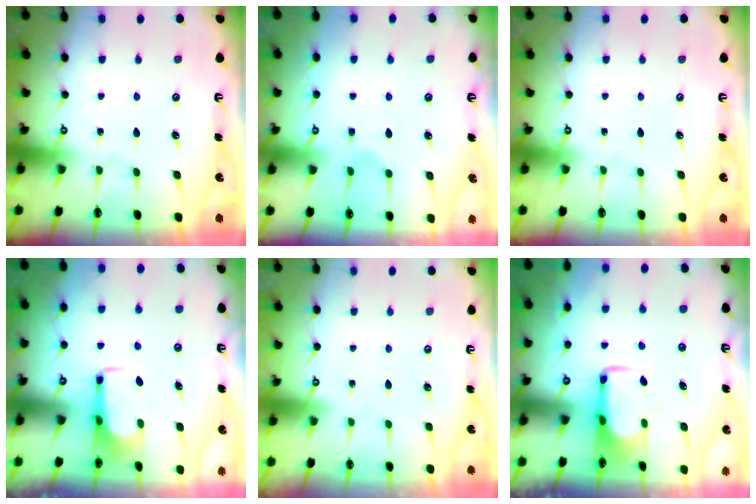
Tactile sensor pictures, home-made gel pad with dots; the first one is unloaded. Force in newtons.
{"total": 0.7, "press": 0.0, "slide": 0.7}
{"total": 0.0}
{"total": 2.0, "press": 2.0, "slide": 0.2}
{"total": 1.5, "press": 1.4, "slide": 0.6}
{"total": 2.0, "press": 1.9, "slide": 0.4}